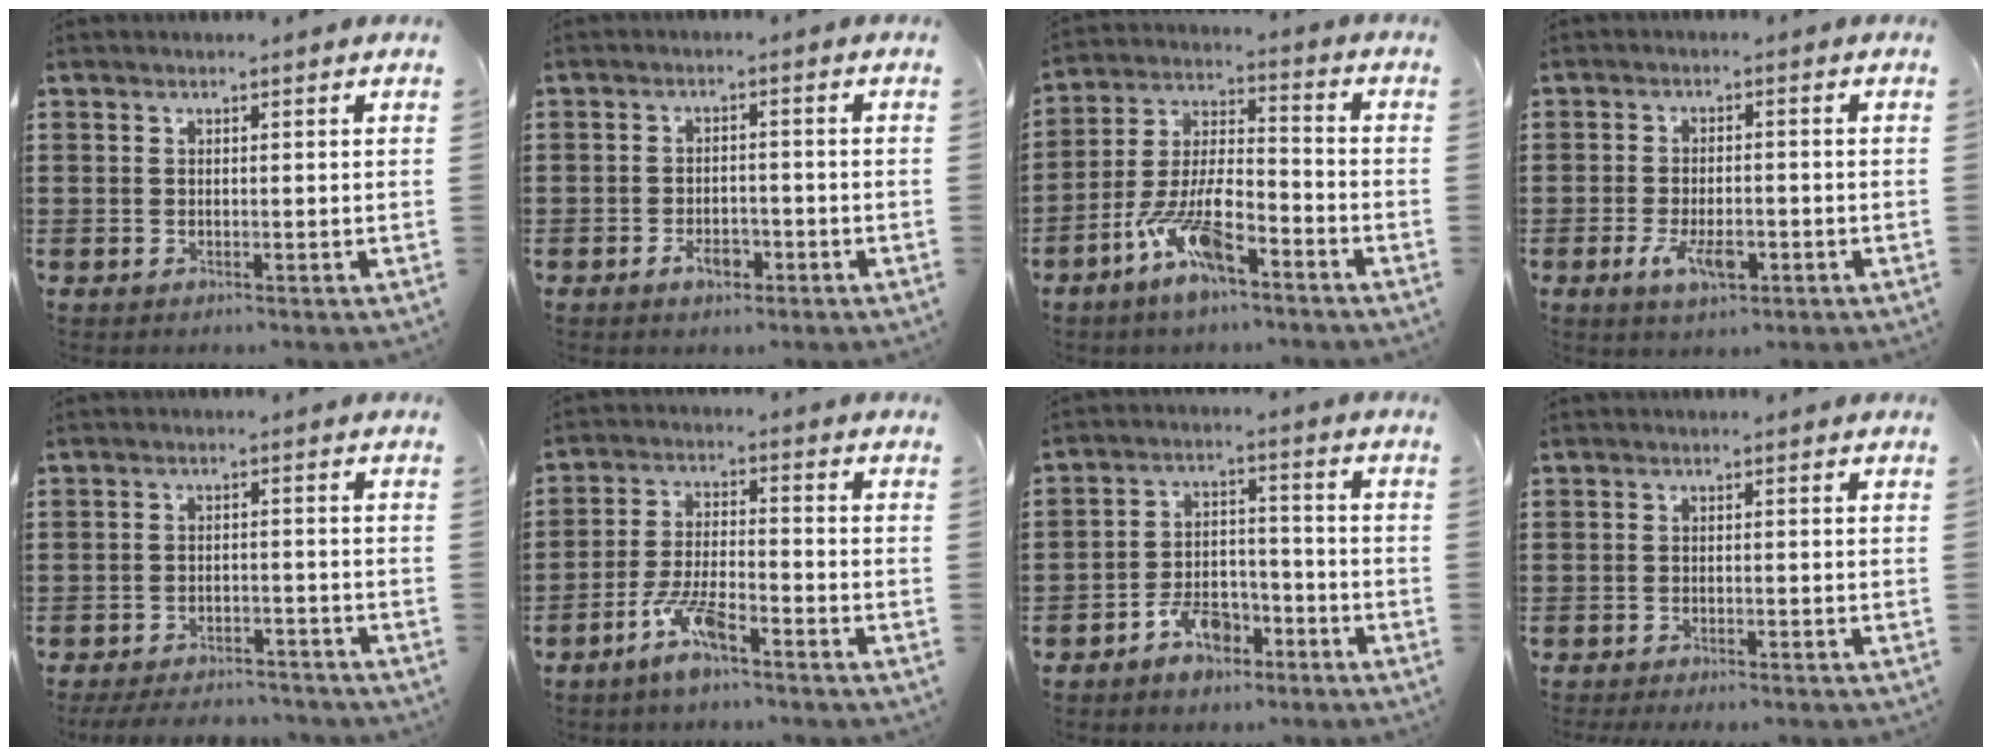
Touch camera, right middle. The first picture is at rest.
{"total": 3.2, "force": [-1.9, 1.6, 2.1], "torque": [-0.038, 0.005, -0.036]}
{"total": 10.6, "force": [-6.6, 3.5, 7.5], "torque": [-0.162, 0.005, -0.125]}
{"total": 4.9, "force": [-2.1, 2.0, 4.0], "torque": [-0.077, -0.004, -0.044]}
{"total": 3.6, "force": [-3.5, 0.6, 0.6], "torque": [-0.019, 0.003, -0.076]}
{"total": 7.0, "force": [-4.6, 1.8, 5.0], "torque": [-0.107, 0.001, -0.086]}
{"total": 6.2, "force": [-4.5, 3.2, 2.9], "torque": [-0.051, 0.020, -0.083]}
{"total": 1.1, "force": [-1.1, 0.0, 0.2], "torque": [-0.006, -0.001, -0.021]}